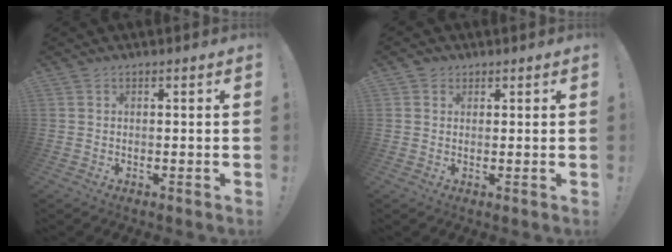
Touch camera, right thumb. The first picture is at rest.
{"total": 2.2, "force": [1.4, 1.6, 0.4], "torque": [-0.002, -0.004, 0.024]}